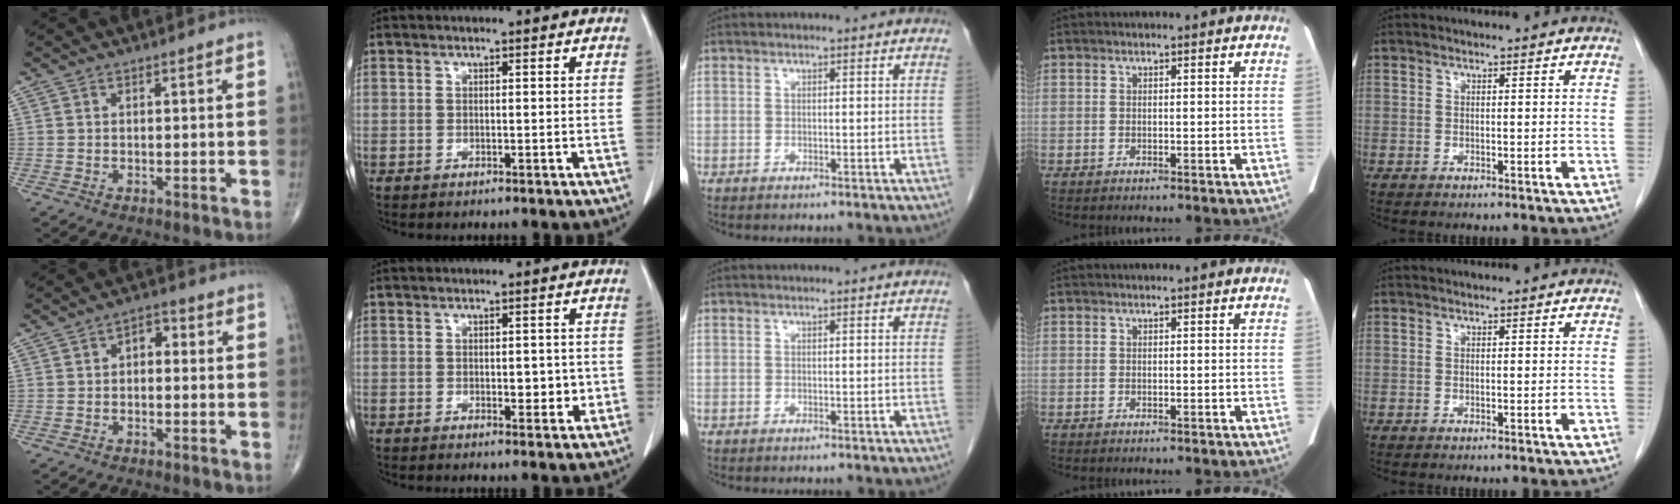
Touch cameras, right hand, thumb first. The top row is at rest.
{"thumb": {"total": 3.4, "force": [0.0, 2.2, 2.6], "torque": [-0.018, 0.016, -0.012]}, "index": {"total": 3.2, "force": [-0.3, 1.8, 2.6], "torque": [-0.028, -0.001, 0.003]}}